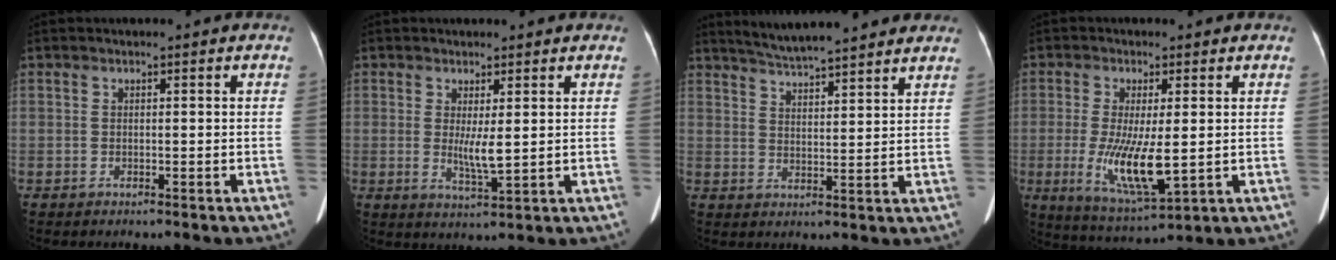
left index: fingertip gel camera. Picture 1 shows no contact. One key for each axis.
{"total": 3.6, "fx": 0.5, "fy": 0.4, "fz": 3.6, "tx": -0.069, "ty": -0.014, "tz": 0.016}
{"total": 13.2, "fx": 11.8, "fy": 1.3, "fz": 5.7, "tx": -0.090, "ty": 0.022, "tz": 0.169}
{"total": 9.5, "fx": -1.0, "fy": 2.2, "fz": 9.2, "tx": -0.184, "ty": -0.031, "tz": -0.007}